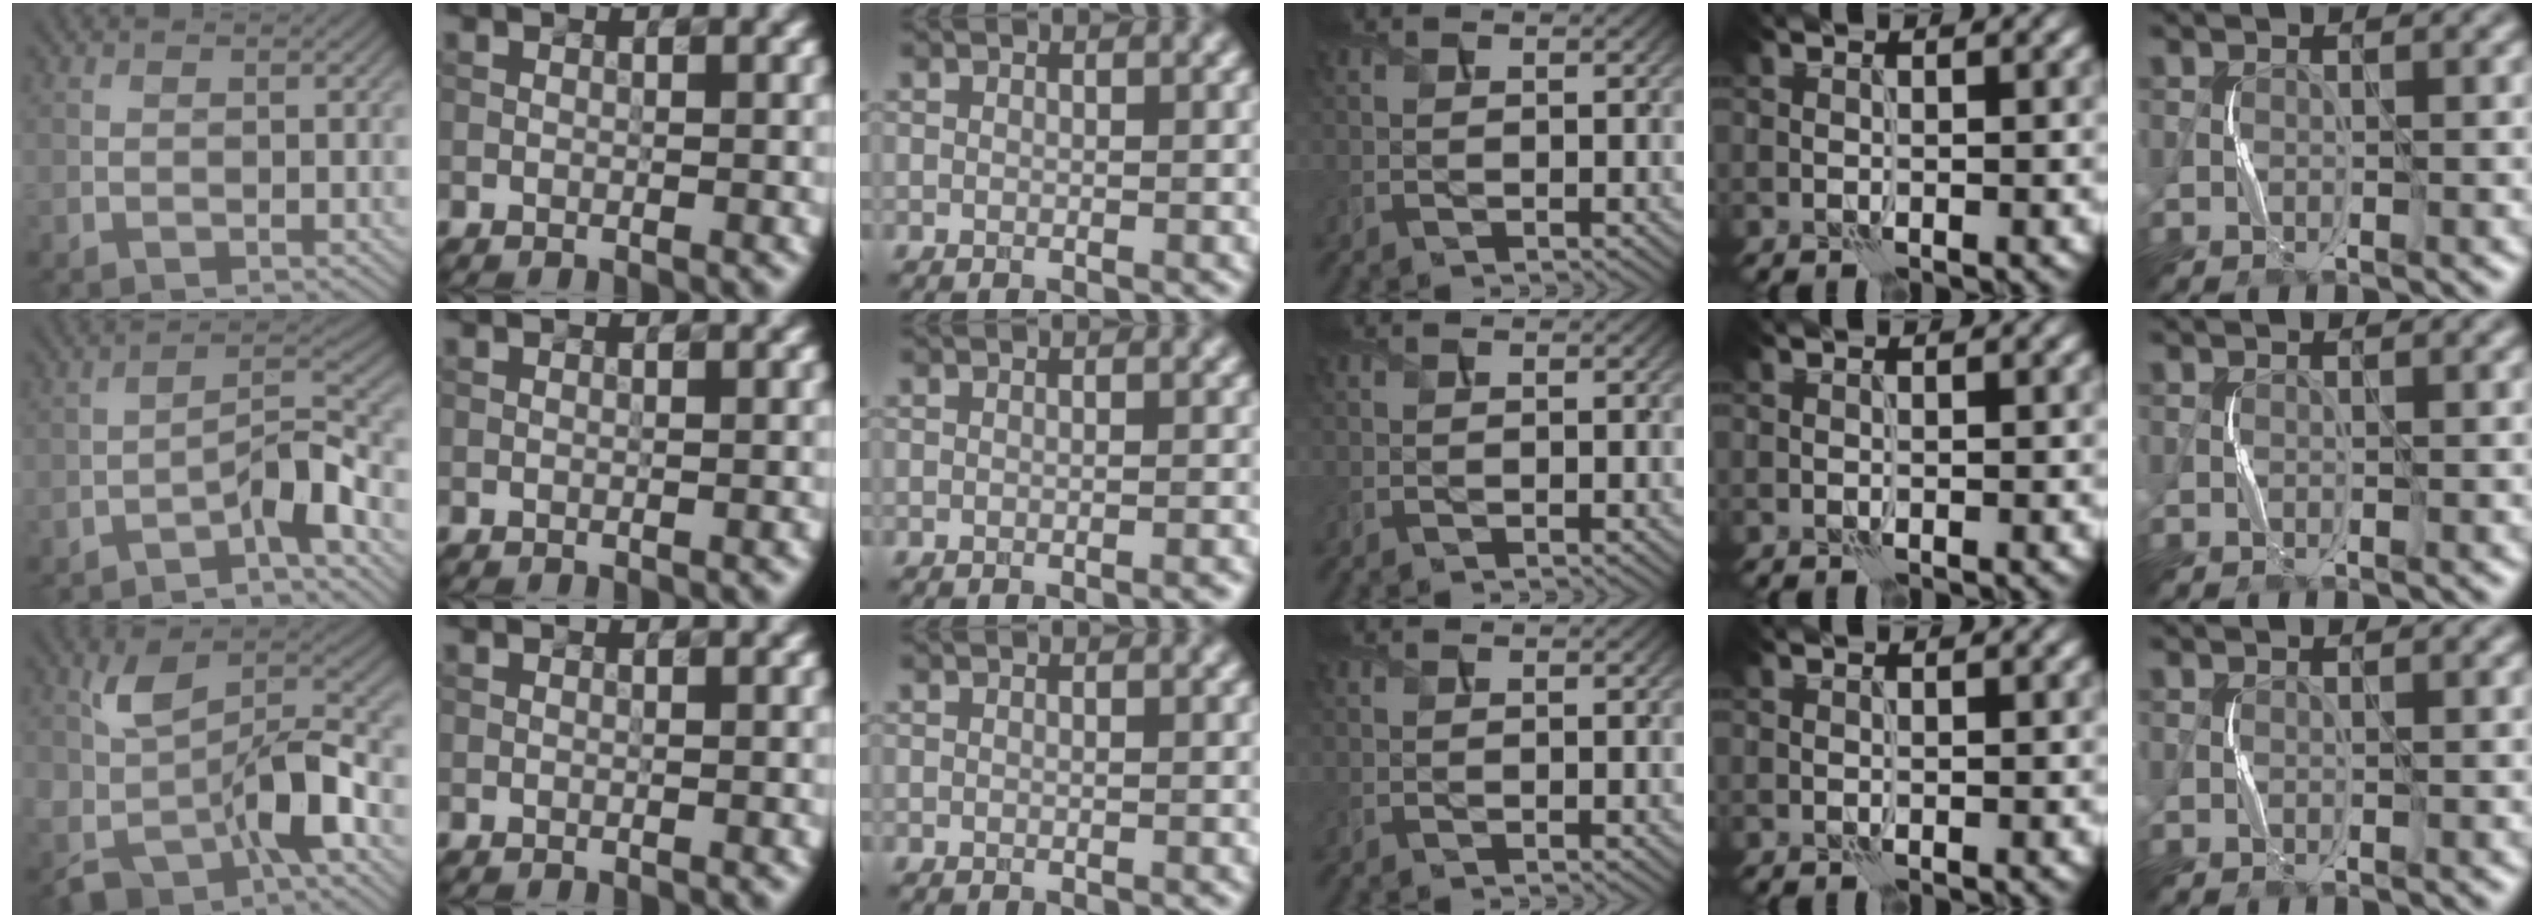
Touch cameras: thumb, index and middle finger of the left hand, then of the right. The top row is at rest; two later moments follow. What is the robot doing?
{"motion": "squeeze", "object": "stress ball aka squeeze ball"}